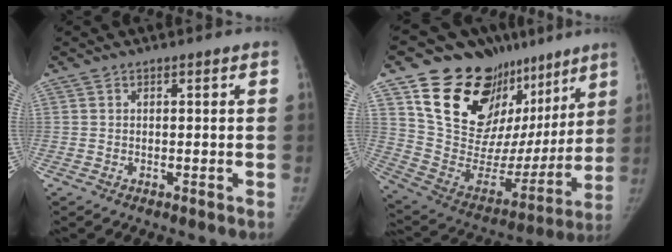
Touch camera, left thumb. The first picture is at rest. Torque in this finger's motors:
{"motor_torque": [0.44, 0.35, 1.55, -1.24, 0.40]}